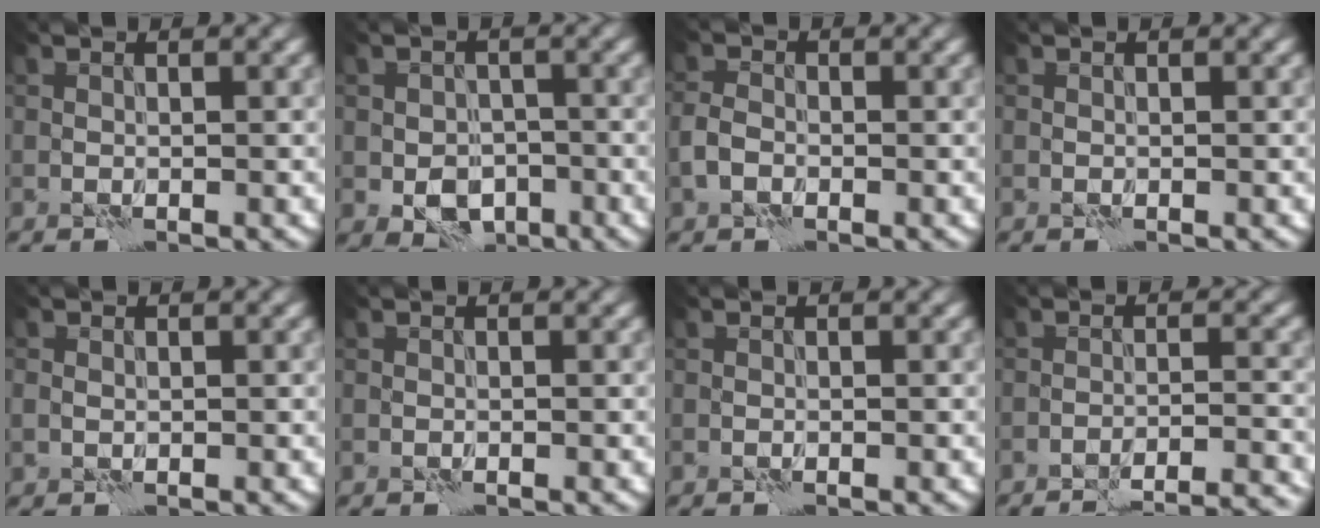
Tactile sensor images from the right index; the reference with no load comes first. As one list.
[{"total": 4.1, "force": [-1.5, 3.0, 2.4], "torque": [-0.036, -0.006, -0.026]}, {"total": 1.9, "force": [-0.9, 1.2, 1.1], "torque": [-0.023, 0.005, -0.026]}, {"total": 0.0}, {"total": 0.7, "force": [0.0, 0.6, 0.4], "torque": [-0.008, -0.001, -0.002]}, {"total": 0.0}, {"total": 0.0}, {"total": 11.1, "force": [-10.3, 2.3, 3.4], "torque": [-0.020, 0.019, -0.111]}]